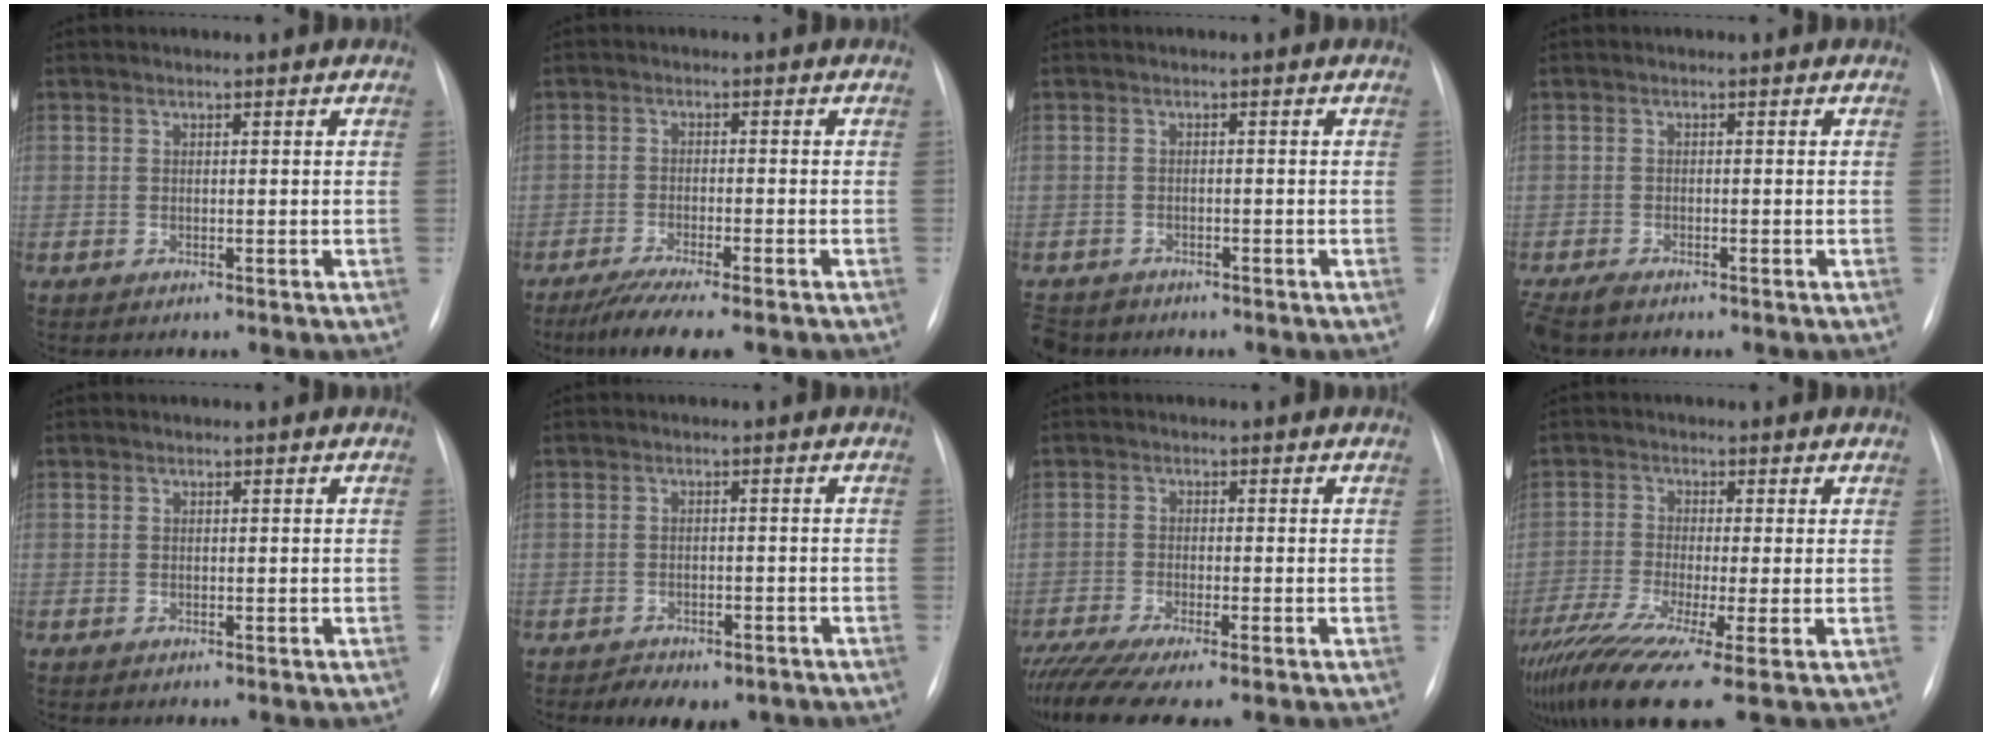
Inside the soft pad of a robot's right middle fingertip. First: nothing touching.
{"total": 8.3, "force": [-6.5, 0.3, 5.1], "torque": [-0.074, -0.022, -0.099]}
{"total": 4.9, "force": [-3.9, 2.8, 0.7], "torque": [-0.012, -0.001, -0.064]}
{"total": 3.6, "force": [-2.8, 1.4, 1.9], "torque": [-0.038, -0.008, -0.048]}
{"total": 0.0}
{"total": 6.9, "force": [-5.3, 3.2, 3.0], "torque": [-0.035, 0.005, -0.063]}
{"total": 9.1, "force": [-7.1, 0.8, 5.6], "torque": [-0.091, -0.016, -0.116]}
{"total": 12.9, "force": [-8.3, 0.6, 9.8], "torque": [-0.189, -0.035, -0.143]}